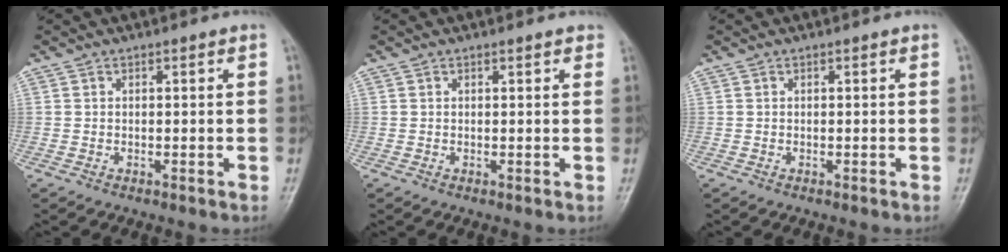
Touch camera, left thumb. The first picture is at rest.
{"total": 1.2, "force": [0.9, 0.4, 0.8], "torque": [-0.007, -0.001, 0.008]}
{"total": 0.0}